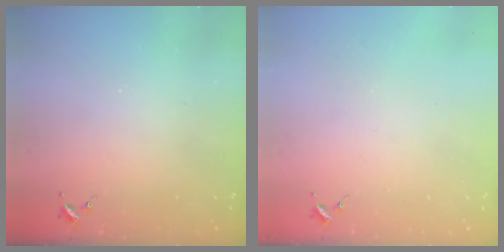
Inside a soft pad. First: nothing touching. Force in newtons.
{"total": 0.0}